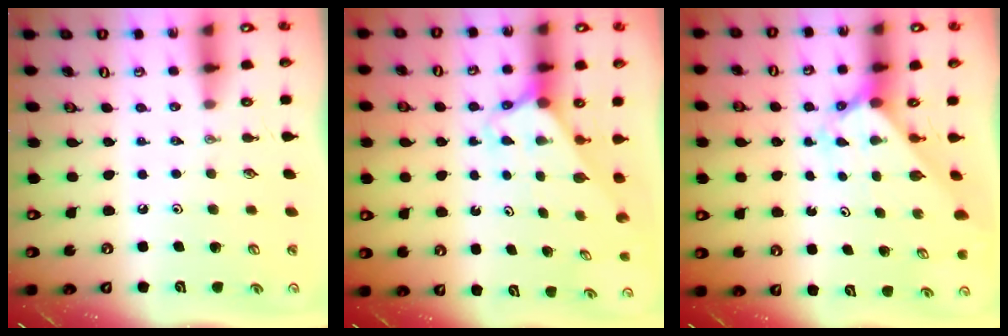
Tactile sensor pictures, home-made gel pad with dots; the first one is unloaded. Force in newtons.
{"total": 2.4, "press": 2.4, "slide": 0.1}
{"total": 1.8, "press": 1.8, "slide": 0.1}